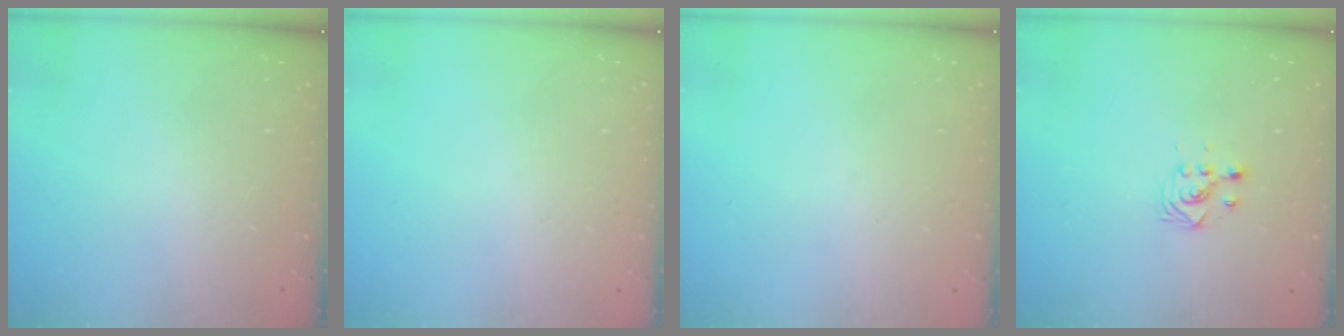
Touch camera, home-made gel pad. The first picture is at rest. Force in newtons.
{"total": 0.0}
{"total": 0.0}
{"total": 2.9, "press": 2.9, "slide": 0.4}